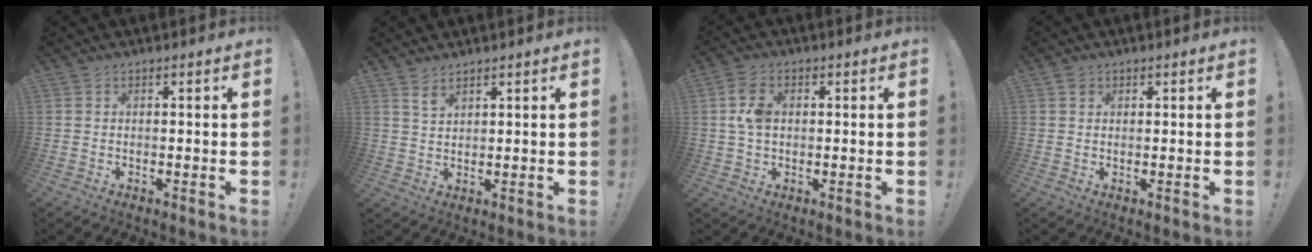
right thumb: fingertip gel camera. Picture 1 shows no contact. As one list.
[{"total": 3.0, "force": [2.4, 1.0, 1.5], "torque": [-0.021, -0.019, 0.041]}, {"total": 6.8, "force": [1.0, 4.5, 5.1], "torque": [-0.101, 0.007, 0.019]}, {"total": 1.0, "force": [0.6, 0.7, 0.2], "torque": [0.001, -0.001, 0.012]}]